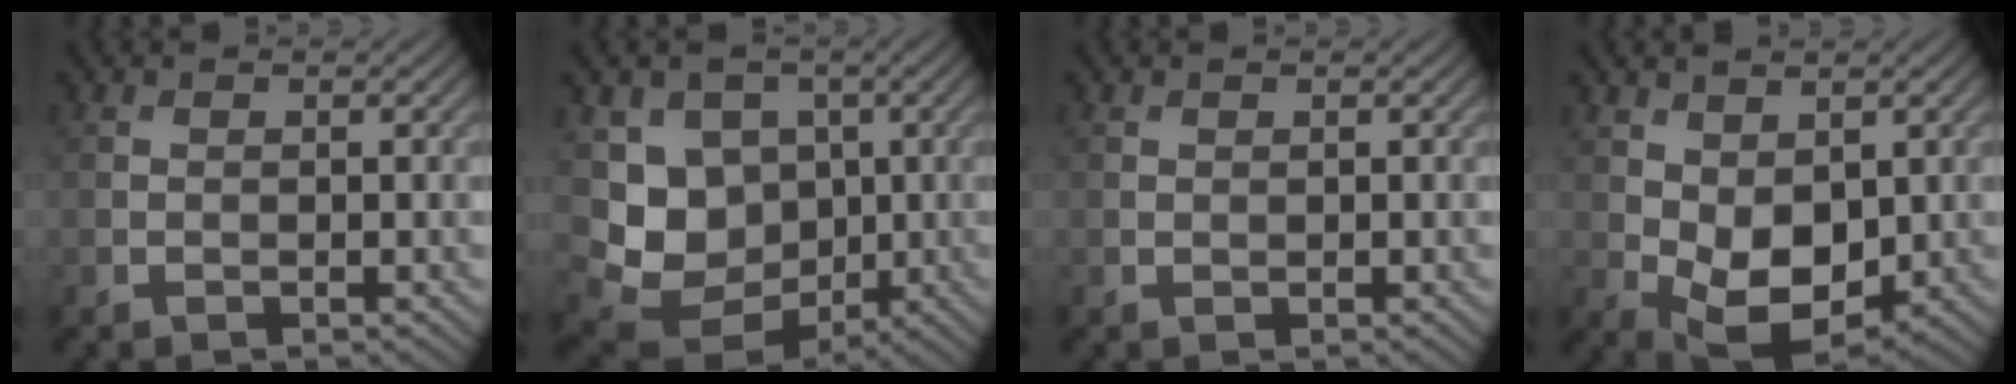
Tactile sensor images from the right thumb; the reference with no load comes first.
{"total": 8.8, "force": [0.1, 7.7, 4.4], "torque": [-0.105, -0.030, -0.003]}
{"total": 0.0}
{"total": 7.0, "force": [0.4, 4.4, 5.5], "torque": [-0.116, -0.013, 0.014]}